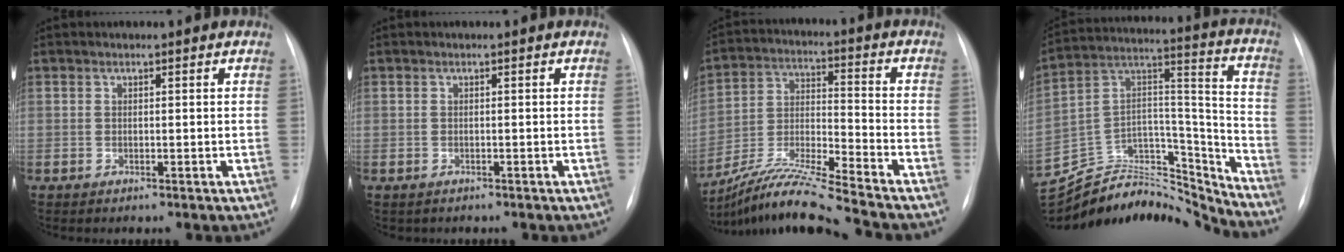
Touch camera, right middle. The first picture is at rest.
{"total": 0.6, "force": [-0.4, 0.5, 0.0], "torque": [-0.008, 0.003, -0.004]}
{"total": 14.6, "force": [-13.1, -2.0, 6.1], "torque": [-0.117, -0.011, -0.242]}
{"total": 25.6, "force": [-24.6, 4.9, 5.2], "torque": [-0.127, 0.040, -0.392]}